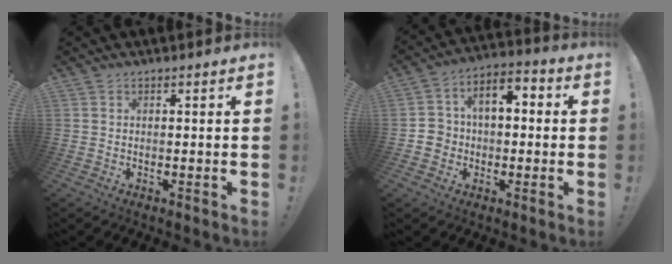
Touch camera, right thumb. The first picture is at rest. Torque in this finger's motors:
{"motor_torque": [0.22, 0.24, 0.00, 0.00, 0.00]}